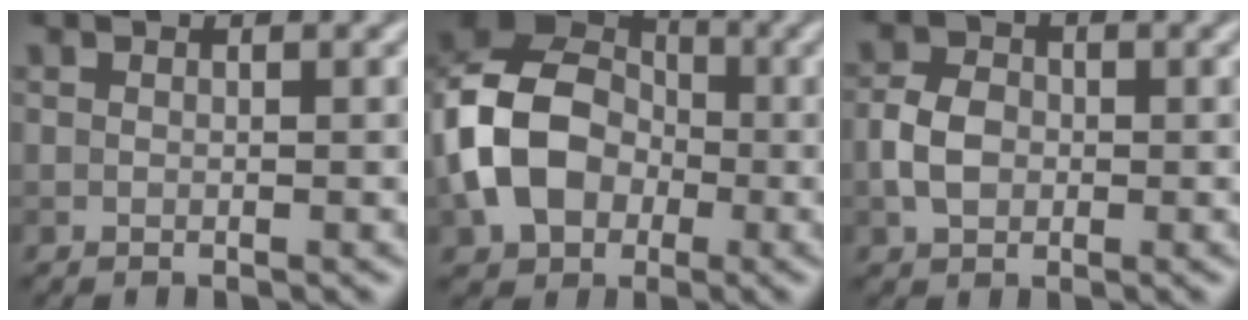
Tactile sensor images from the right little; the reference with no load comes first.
{"total": 10.6, "force": [-1.9, 8.1, 6.6], "torque": [-0.142, -0.007, -0.046]}
{"total": 3.2, "force": [-0.4, 2.4, 2.1], "torque": [-0.045, 0.004, -0.014]}